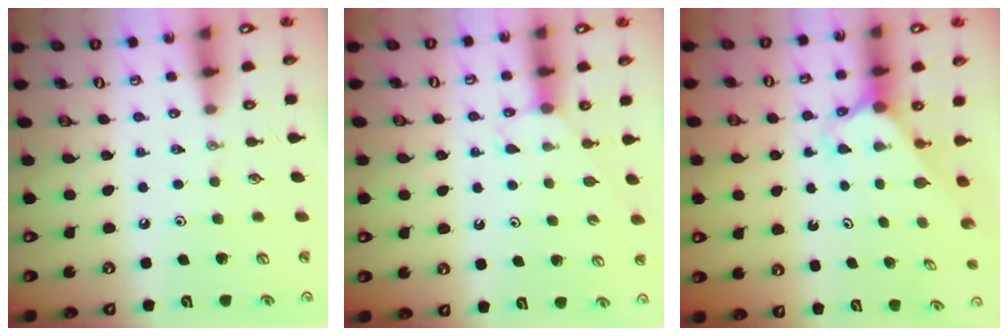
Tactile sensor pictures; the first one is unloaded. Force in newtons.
{"total": 5.0, "press": 5.0, "slide": 0.3}
{"total": 2.3, "press": 2.3, "slide": 0.2}